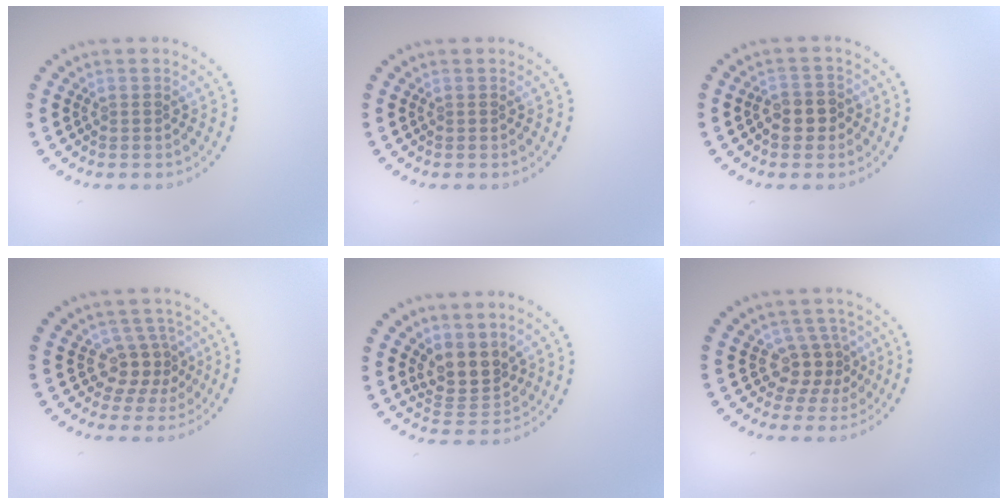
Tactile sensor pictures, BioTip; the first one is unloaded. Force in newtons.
{"total": 0.0}
{"total": 2.4, "press": 2.3, "slide": 0.7}
{"total": 2.9, "press": 2.2, "slide": 1.9}
{"total": 3.5, "press": 2.7, "slide": 2.2}
{"total": 2.9, "press": 2.2, "slide": 1.9}